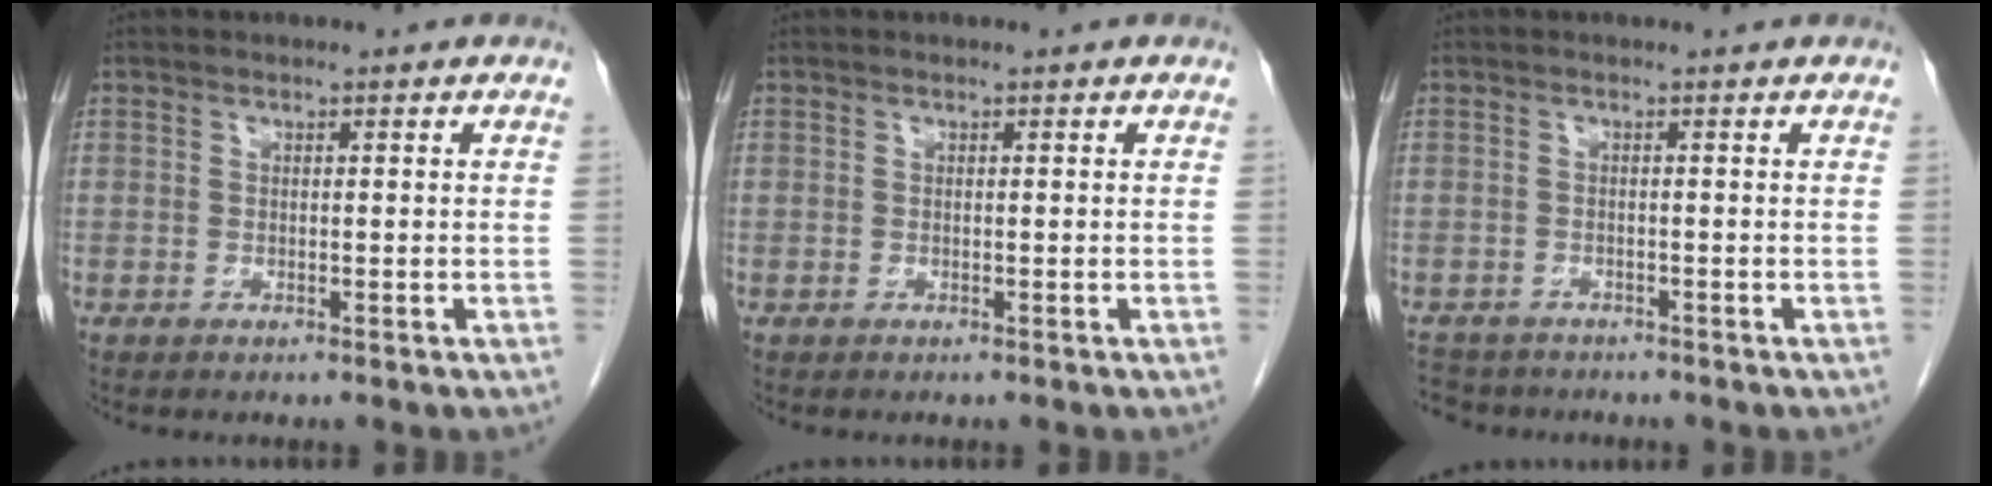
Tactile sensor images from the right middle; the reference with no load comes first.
{"total": 0.0}
{"total": 4.6, "force": [-4.0, 2.1, 1.3], "torque": [-0.014, 0.012, -0.055]}